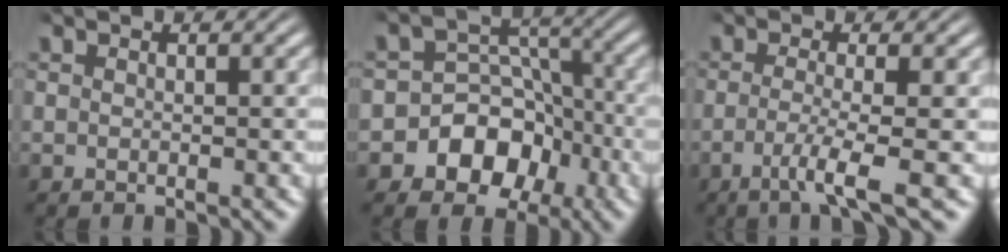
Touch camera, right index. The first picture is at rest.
{"total": 10.5, "force": [-3.3, 9.2, 3.9], "torque": [-0.089, -0.035, -0.051]}
{"total": 3.5, "force": [-1.6, -0.2, 3.1], "torque": [-0.069, -0.026, -0.018]}